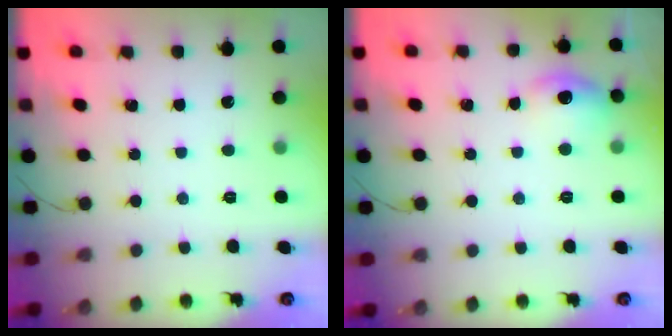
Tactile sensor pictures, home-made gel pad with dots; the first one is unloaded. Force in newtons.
{"total": 10.9, "press": 7.6, "slide": 7.8}